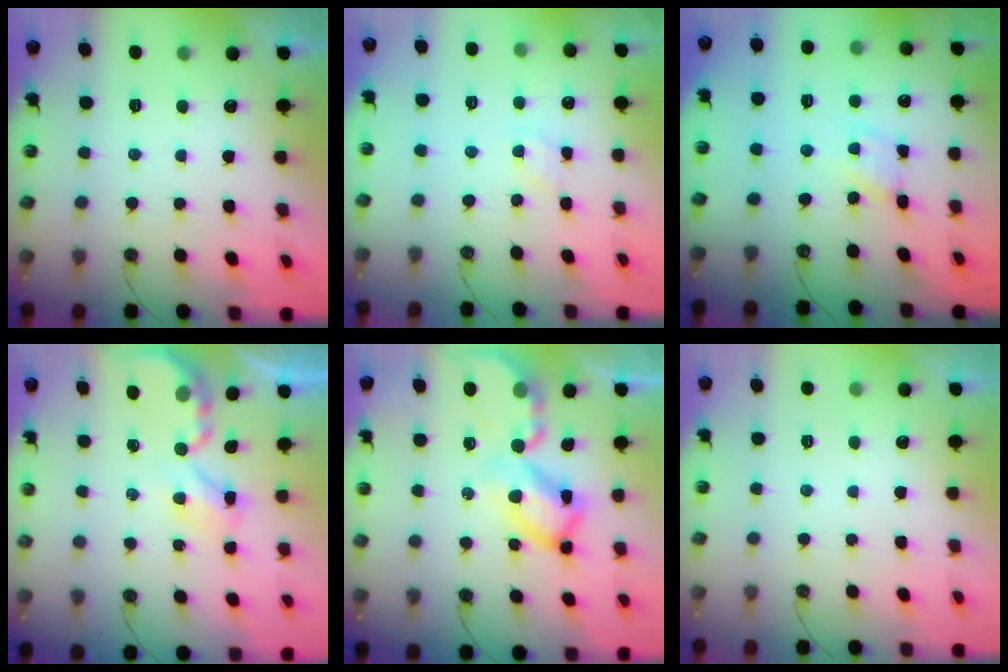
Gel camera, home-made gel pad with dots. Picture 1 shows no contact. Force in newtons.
{"total": 5.0, "press": 5.0, "slide": 0.7}
{"total": 2.5, "press": 2.5, "slide": 0.1}
{"total": 5.4, "press": 5.4, "slide": 0.4}
{"total": 17.2, "press": 17.1, "slide": 1.8}
{"total": 0.0}